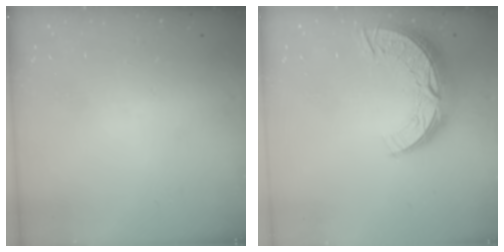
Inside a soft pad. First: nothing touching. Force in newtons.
{"total": 13.0, "press": 12.9, "slide": 1.0}